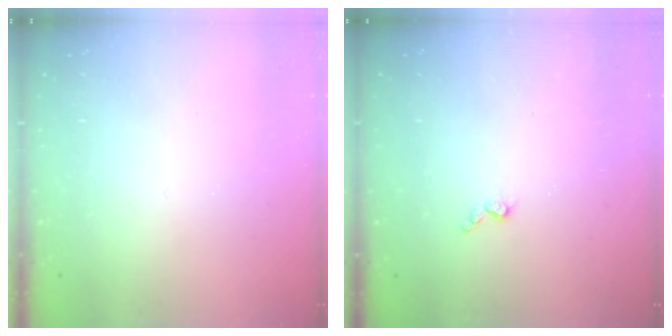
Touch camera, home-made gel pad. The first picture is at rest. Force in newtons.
{"total": 3.0, "press": 2.9, "slide": 0.6}